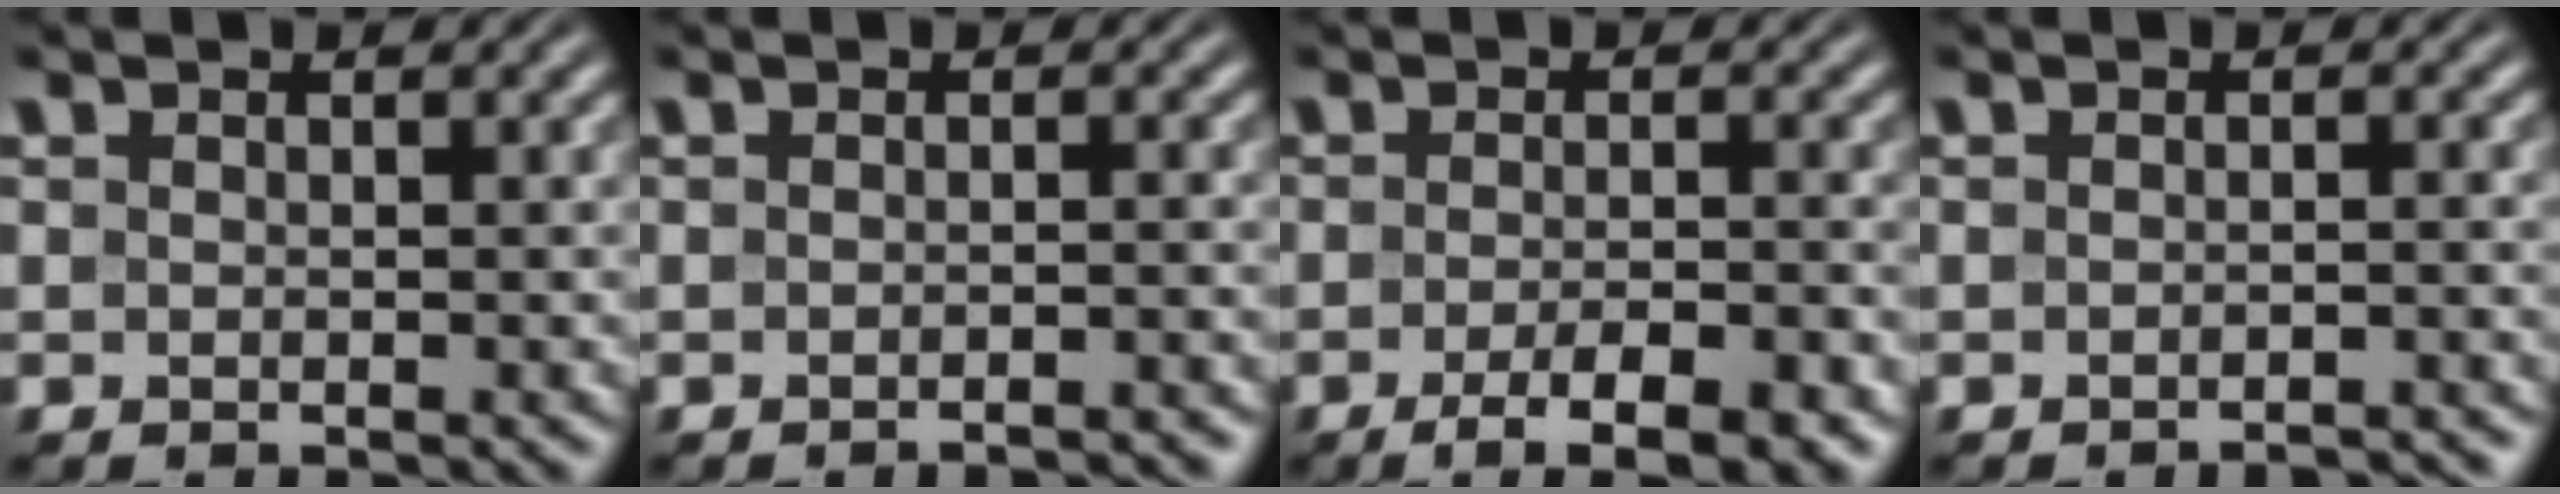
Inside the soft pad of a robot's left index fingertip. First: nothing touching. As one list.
[{"total": 2.3, "force": [-2.1, 0.3, 0.9], "torque": [0.002, 0.008, -0.026]}, {"total": 5.2, "force": [-2.9, 1.3, 4.1], "torque": [-0.065, -0.001, -0.044]}, {"total": 2.3, "force": [-2.2, 0.3, 0.7], "torque": [0.002, 0.008, -0.027]}]